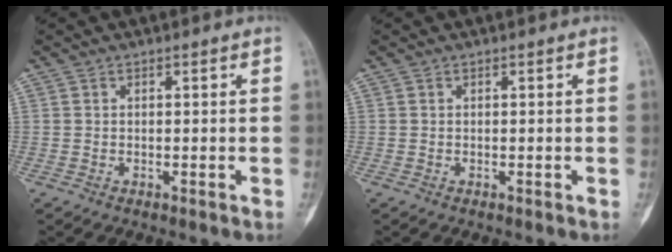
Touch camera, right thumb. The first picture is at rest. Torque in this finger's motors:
{"motor_torque": [0.31, 0.25, 0.09, 0.08, 0.00]}